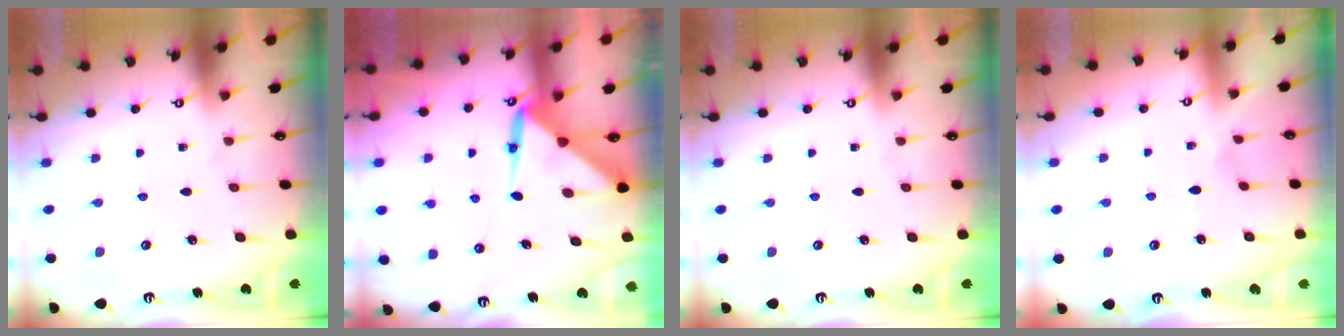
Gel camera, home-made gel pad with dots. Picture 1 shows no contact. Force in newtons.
{"total": 5.9, "press": 5.9, "slide": 0.5}
{"total": 0.0}
{"total": 2.8, "press": 2.8, "slide": 0.5}